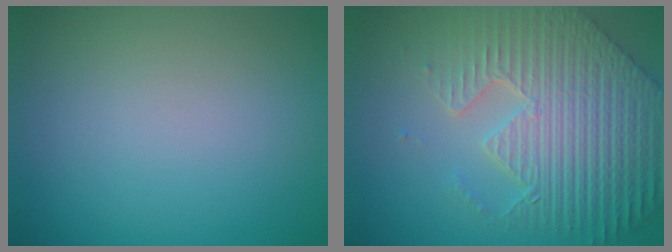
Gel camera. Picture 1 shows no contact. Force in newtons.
{"total": 8.2, "press": 6.4, "slide": 5.1}